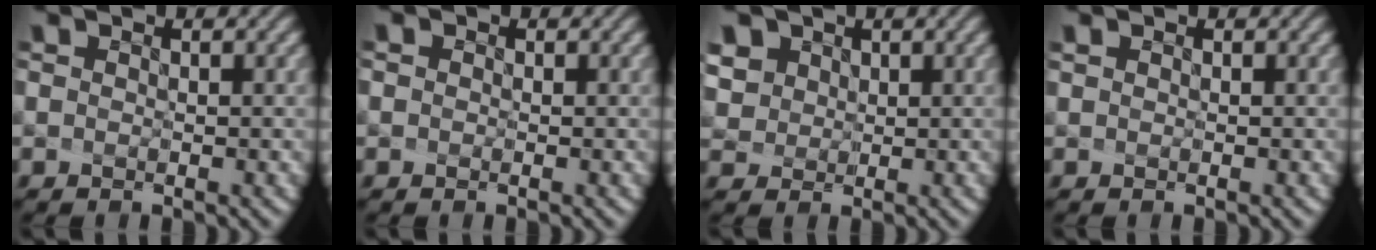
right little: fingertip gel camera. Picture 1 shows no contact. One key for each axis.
{"total": 1.1, "fx": 0.2, "fy": 0.9, "fz": 0.5, "tx": 0.001, "ty": 0.009, "tz": -0.005}
{"total": 7.3, "fx": 4.5, "fy": 5.0, "fz": 2.8, "tx": -0.087, "ty": 0.003, "tz": 0.091}
{"total": 0.0}